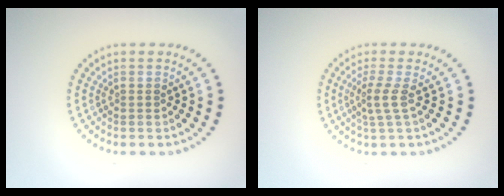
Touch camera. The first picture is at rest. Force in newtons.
{"total": 2.1, "press": 1.4, "slide": 1.5}